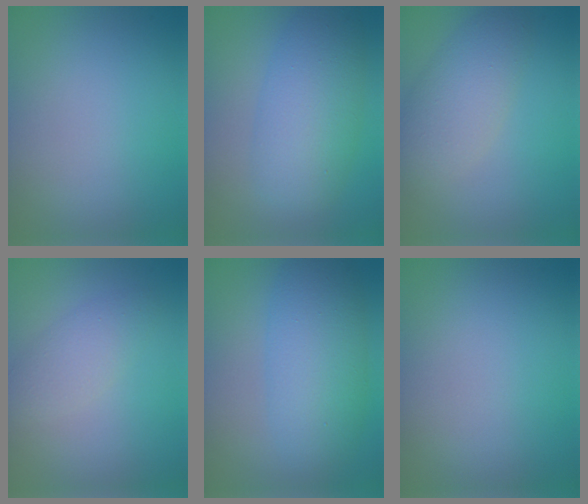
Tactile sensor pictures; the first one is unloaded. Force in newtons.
{"total": 6.0, "press": 6.0, "slide": 0.2}
{"total": 4.0, "press": 4.0, "slide": 0.0}
{"total": 2.3, "press": 2.3, "slide": 0.2}
{"total": 6.0, "press": 6.0, "slide": 0.1}
{"total": 0.0}